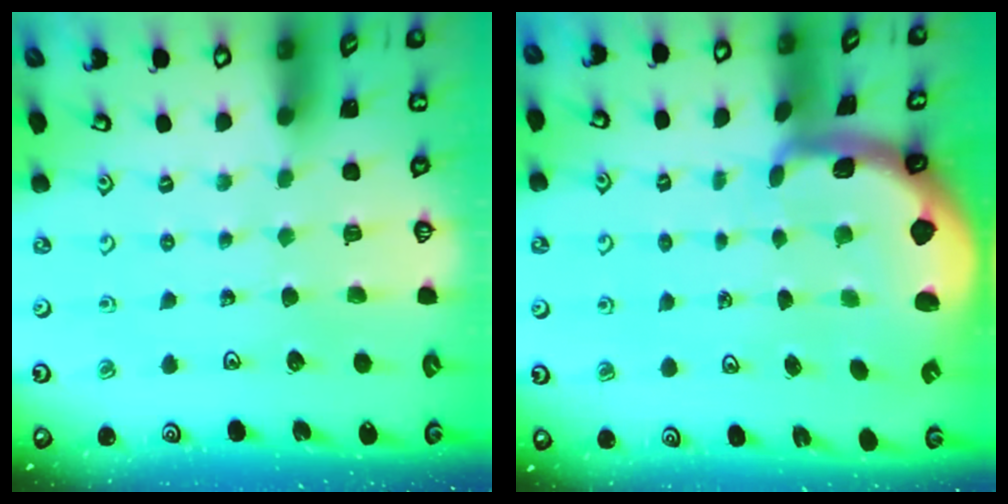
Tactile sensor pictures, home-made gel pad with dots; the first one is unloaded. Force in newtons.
{"total": 1.9, "press": 1.8, "slide": 0.4}